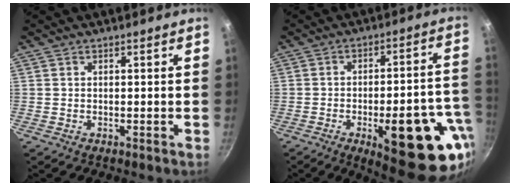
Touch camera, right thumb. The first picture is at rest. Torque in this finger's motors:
{"motor_torque": [2.63, 2.41, 2.06, -0.70, 0.49]}